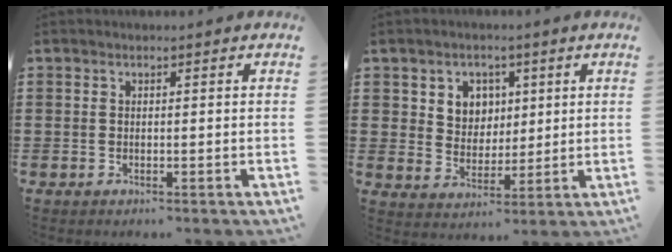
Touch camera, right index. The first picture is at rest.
{"total": 5.0, "force": [2.0, 4.5, 1.1], "torque": [-0.037, 0.010, 0.033]}